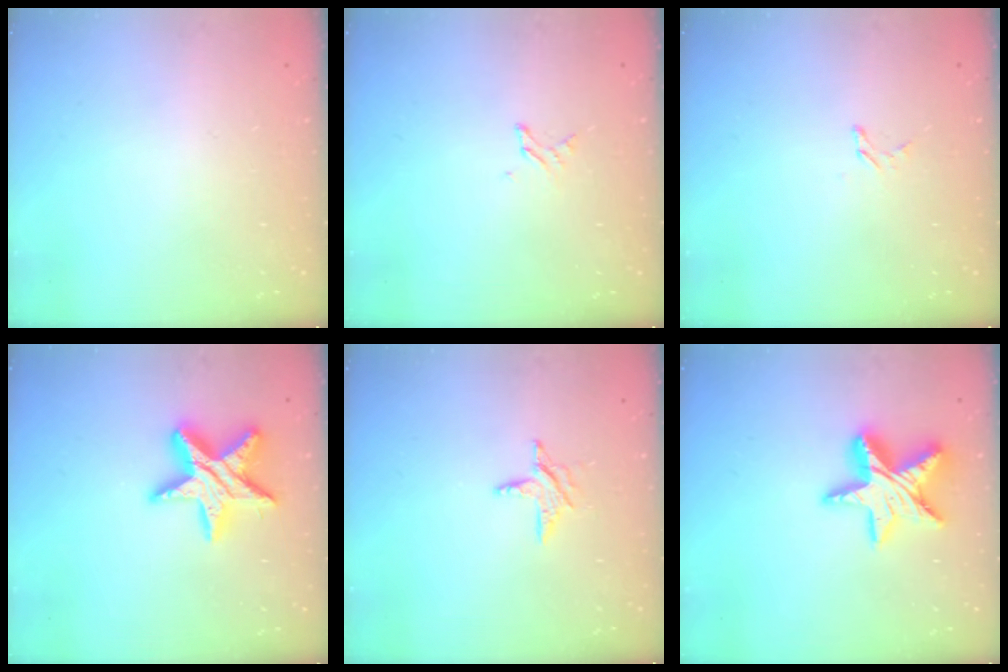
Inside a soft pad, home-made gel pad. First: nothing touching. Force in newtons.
{"total": 2.2, "press": 2.2, "slide": 0.3}
{"total": 2.4, "press": 2.4, "slide": 0.2}
{"total": 15.3, "press": 15.2, "slide": 1.5}
{"total": 6.2, "press": 6.2, "slide": 0.3}
{"total": 15.7, "press": 15.6, "slide": 1.3}